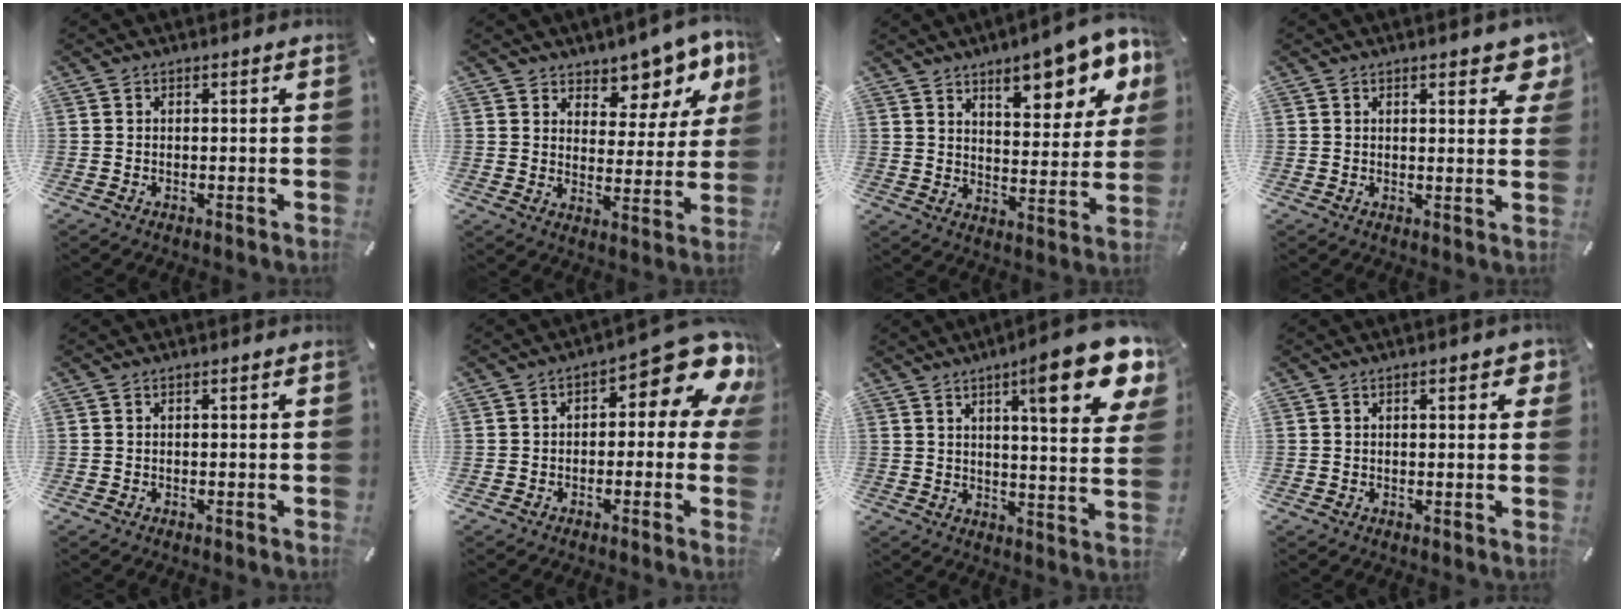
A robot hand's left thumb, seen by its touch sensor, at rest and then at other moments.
{"total": 8.8, "force": [6.9, 5.2, 2.0], "torque": [-0.022, -0.068, 0.120]}
{"total": 14.0, "force": [9.5, 5.9, 8.4], "torque": [-0.103, -0.063, 0.157]}
{"total": 4.8, "force": [3.2, 2.3, 2.7], "torque": [-0.021, -0.014, 0.049]}
{"total": 0.0}
{"total": 12.6, "force": [5.6, 4.8, 10.2], "torque": [-0.132, -0.048, 0.090]}
{"total": 17.0, "force": [9.7, 4.0, 13.4], "torque": [-0.190, -0.050, 0.145]}
{"total": 2.4, "force": [0.9, 1.4, 1.7], "torque": [-0.020, 0.003, 0.010]}